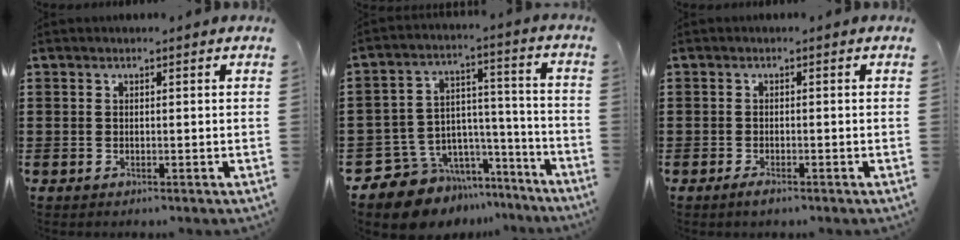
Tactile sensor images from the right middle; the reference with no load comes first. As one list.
[{"total": 9.2, "force": [-7.7, 5.0, 0.6], "torque": [-0.026, 0.018, -0.143]}, {"total": 1.5, "force": [-1.1, 0.4, 0.9], "torque": [-0.025, -0.003, -0.025]}]